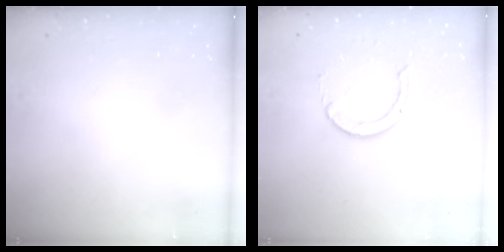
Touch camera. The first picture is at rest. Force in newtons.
{"total": 3.0, "press": 3.0, "slide": 0.3}